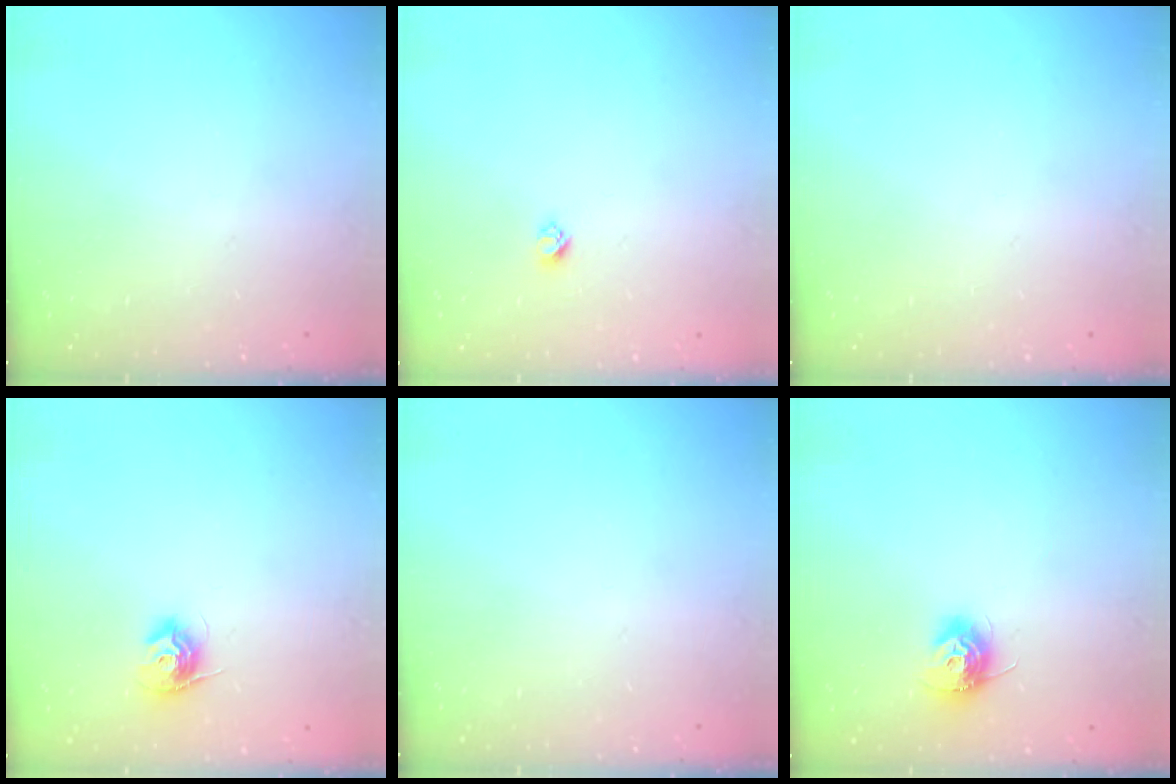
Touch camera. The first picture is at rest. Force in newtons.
{"total": 2.4, "press": 2.4, "slide": 0.2}
{"total": 0.0}
{"total": 9.6, "press": 9.6, "slide": 0.4}
{"total": 0.0}
{"total": 9.5, "press": 9.5, "slide": 0.4}